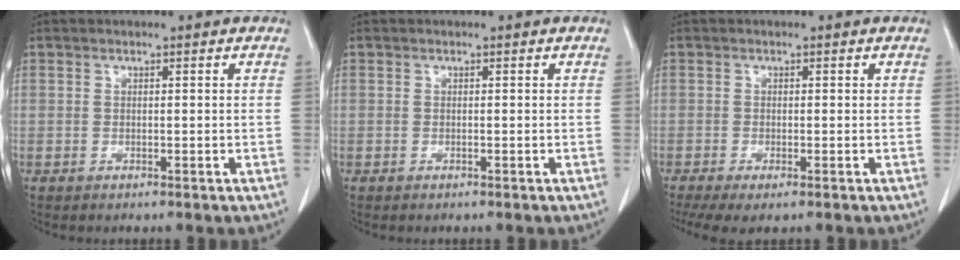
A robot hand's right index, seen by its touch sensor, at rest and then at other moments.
{"total": 0.0}
{"total": 4.9, "force": [-3.2, 1.2, 3.5], "torque": [-0.062, -0.013, -0.054]}